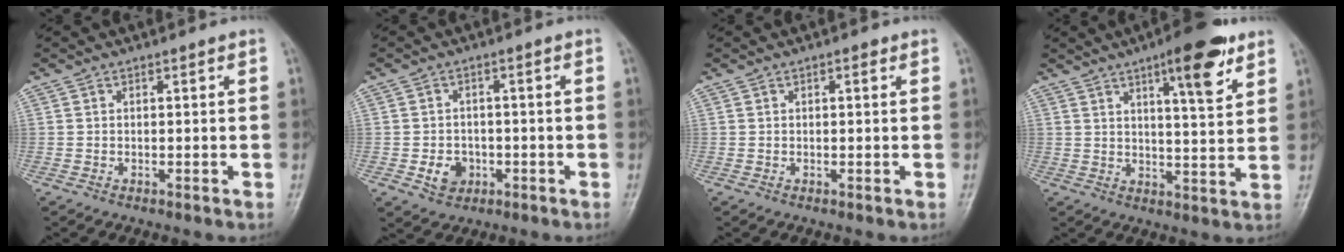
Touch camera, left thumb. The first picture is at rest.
{"total": 4.5, "force": [-1.5, 3.8, 1.9], "torque": [-0.012, 0.006, -0.020]}
{"total": 0.9, "force": [0.4, 0.4, 0.8], "torque": [-0.009, 0.003, 0.002]}
{"total": 11.2, "force": [6.4, 2.7, 8.9], "torque": [-0.111, -0.033, 0.089]}